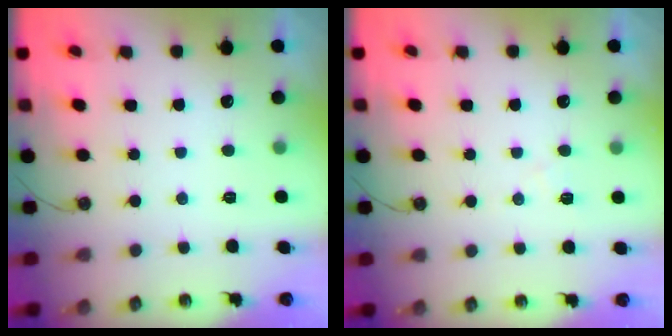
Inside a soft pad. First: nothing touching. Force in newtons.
{"total": 7.4, "press": 7.4, "slide": 0.8}